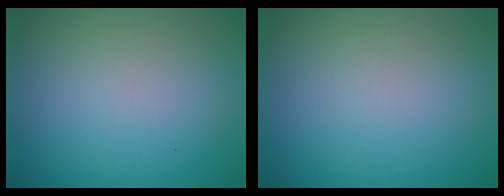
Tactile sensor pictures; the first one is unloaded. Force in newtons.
{"total": 0.0}